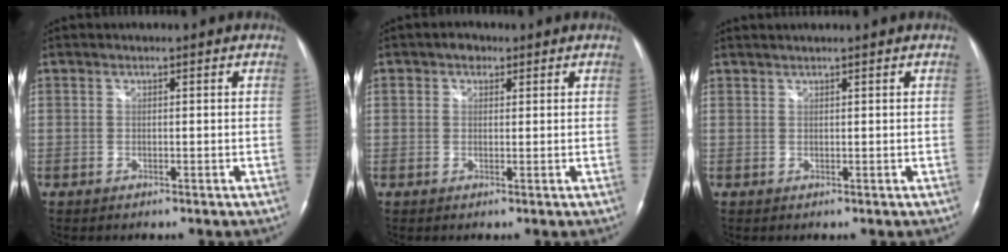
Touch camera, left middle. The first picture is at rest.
{"total": 2.0, "force": [1.0, 1.5, 0.9], "torque": [-0.019, 0.010, 0.014]}
{"total": 1.7, "force": [1.6, -0.3, 0.5], "torque": [-0.004, 0.015, 0.033]}